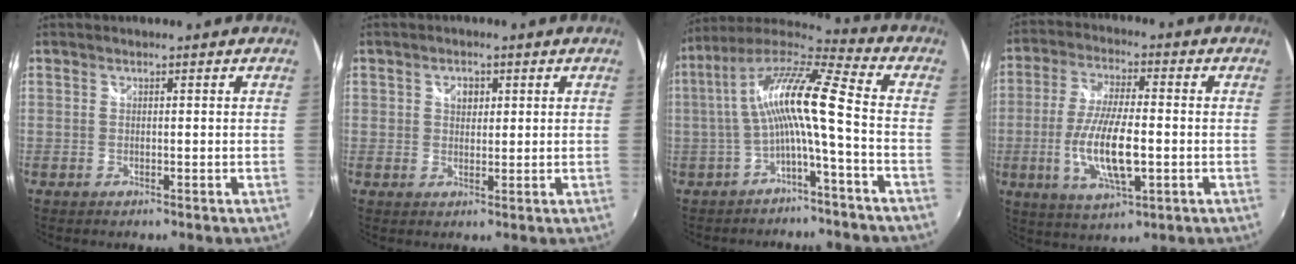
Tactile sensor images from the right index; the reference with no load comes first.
{"total": 2.7, "force": [0.8, 2.2, 1.3], "torque": [-0.015, 0.005, 0.013]}
{"total": 12.5, "force": [-1.7, 0.5, 12.4], "torque": [-0.240, 0.017, -0.032]}
{"total": 12.7, "force": [-2.8, 3.7, 11.9], "torque": [-0.238, -0.010, -0.051]}